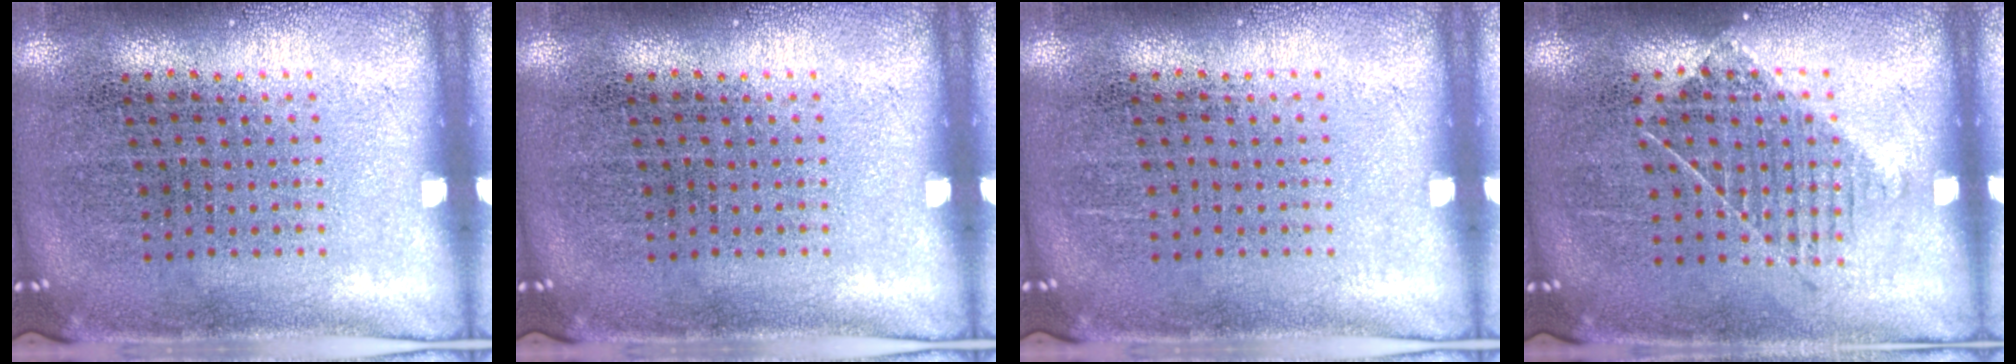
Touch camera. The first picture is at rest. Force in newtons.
{"total": 0.0}
{"total": 0.0}
{"total": 1.1, "press": 0.9, "slide": 0.7}